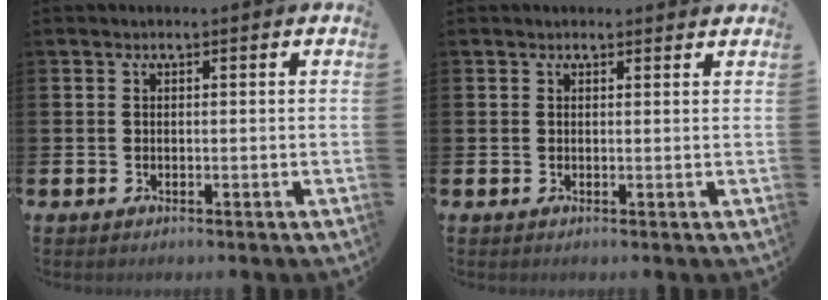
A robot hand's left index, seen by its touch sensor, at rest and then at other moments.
{"total": 0.8, "force": [0.7, 0.3, 0.2], "torque": [0.005, 0.000, 0.011]}